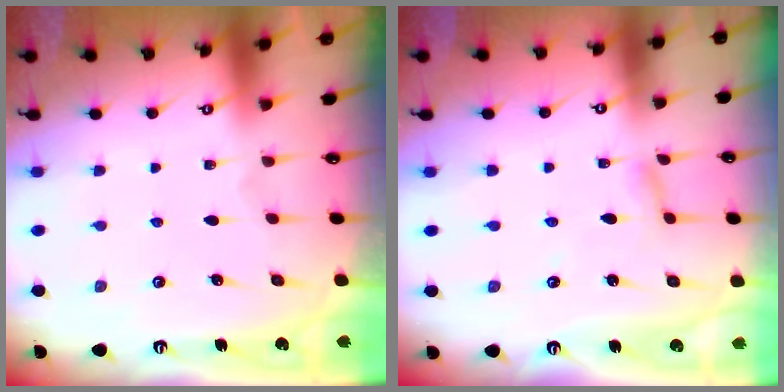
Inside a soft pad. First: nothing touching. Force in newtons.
{"total": 2.9, "press": 2.9, "slide": 0.2}